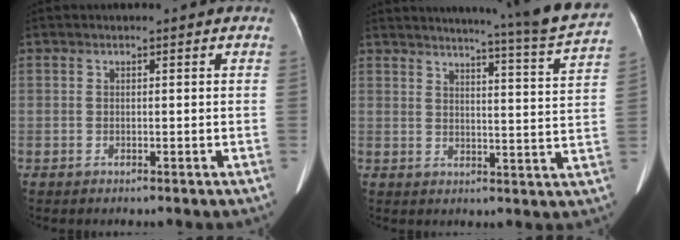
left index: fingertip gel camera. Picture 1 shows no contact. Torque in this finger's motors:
{"motor_torque": [-0.22, -1.30, 0.12, 0.07]}